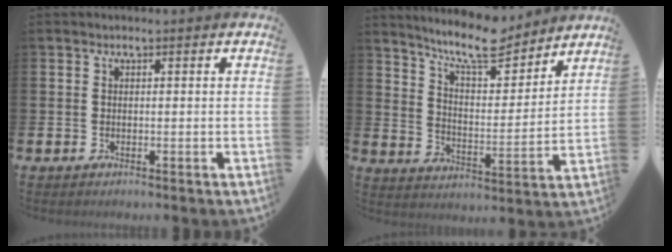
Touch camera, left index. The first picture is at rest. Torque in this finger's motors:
{"motor_torque": [1.06, -1.07, 0.87, 0.21]}